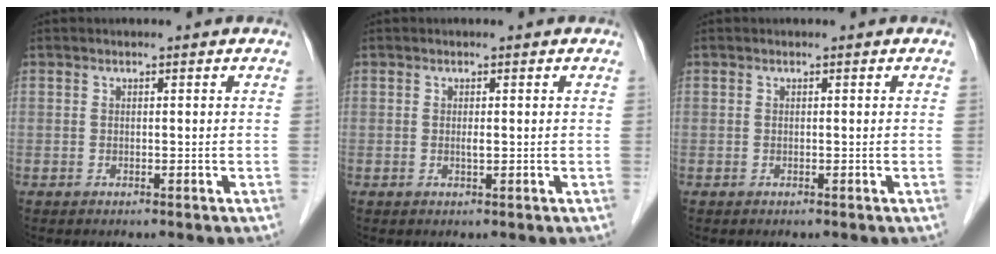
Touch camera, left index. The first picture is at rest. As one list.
[{"total": 0.6, "force": [-0.1, 0.1, 0.6], "torque": [-0.017, -0.004, -0.003]}, {"total": 0.0}]